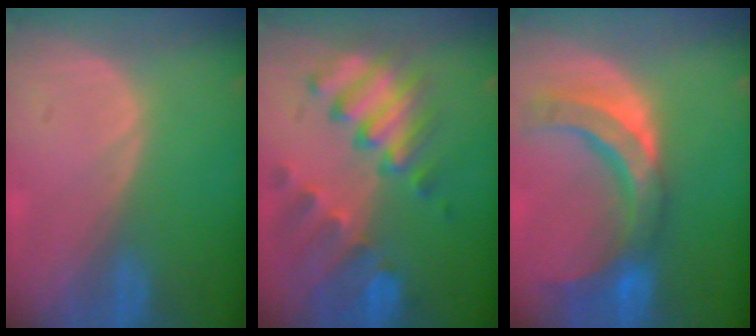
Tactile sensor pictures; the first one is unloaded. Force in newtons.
{"total": 10.4, "press": 9.0, "slide": 5.2}
{"total": 10.3, "press": 9.3, "slide": 4.4}